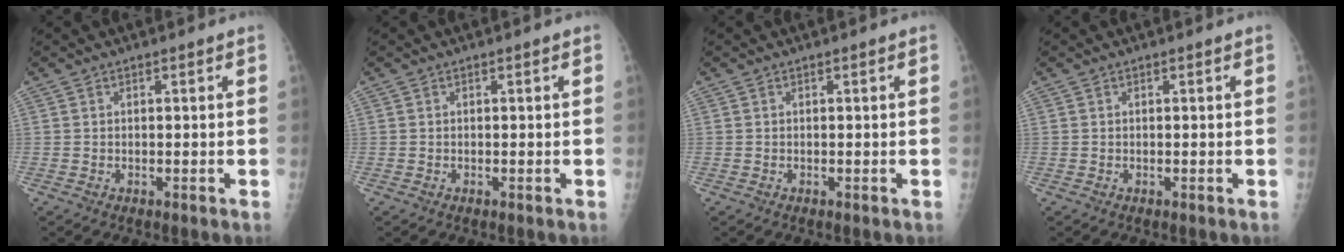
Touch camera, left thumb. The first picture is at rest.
{"total": 0.0}
{"total": 0.0}
{"total": 0.0}